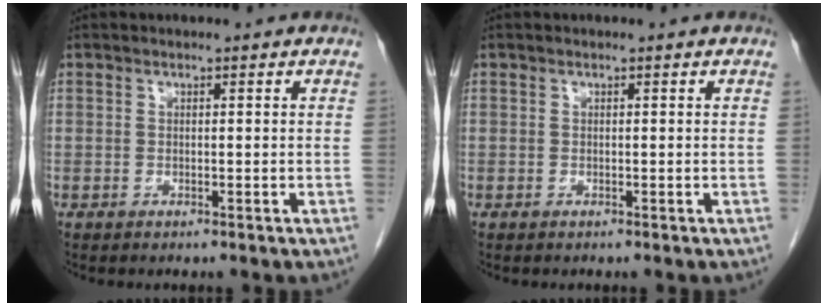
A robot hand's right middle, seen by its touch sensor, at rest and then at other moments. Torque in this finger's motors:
{"motor_torque": [-0.05, -0.03, -0.01, -0.01]}